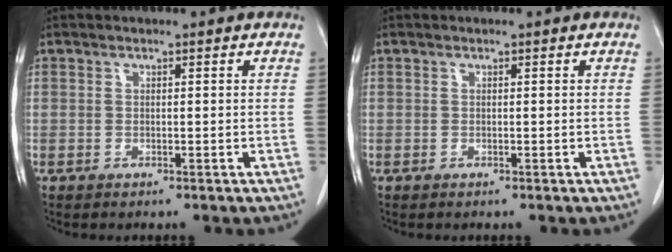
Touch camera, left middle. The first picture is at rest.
{"total": 0.0}